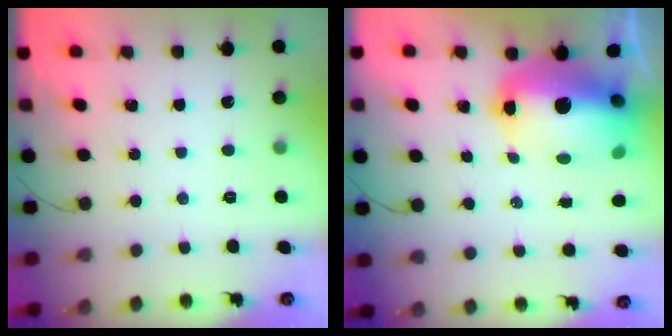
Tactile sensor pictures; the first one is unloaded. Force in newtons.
{"total": 15.3, "press": 14.9, "slide": 3.3}